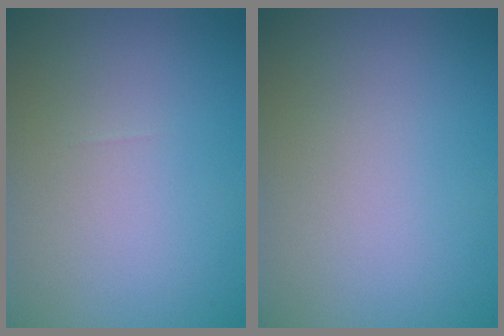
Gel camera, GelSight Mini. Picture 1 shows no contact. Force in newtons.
{"total": 0.0}